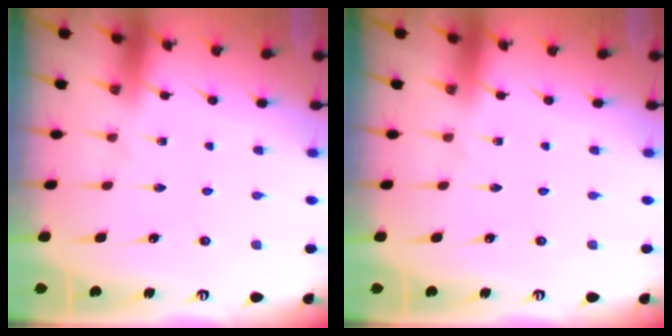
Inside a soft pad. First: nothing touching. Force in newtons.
{"total": 0.0}